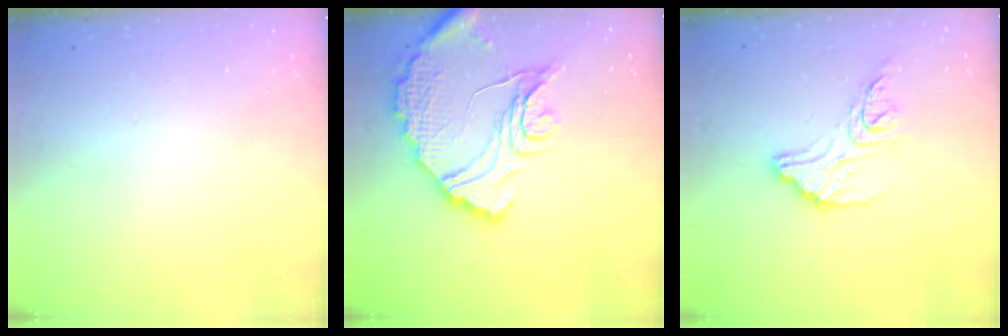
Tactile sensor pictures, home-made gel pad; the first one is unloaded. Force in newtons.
{"total": 16.6, "press": 16.6, "slide": 1.0}
{"total": 13.1, "press": 13.1, "slide": 1.1}